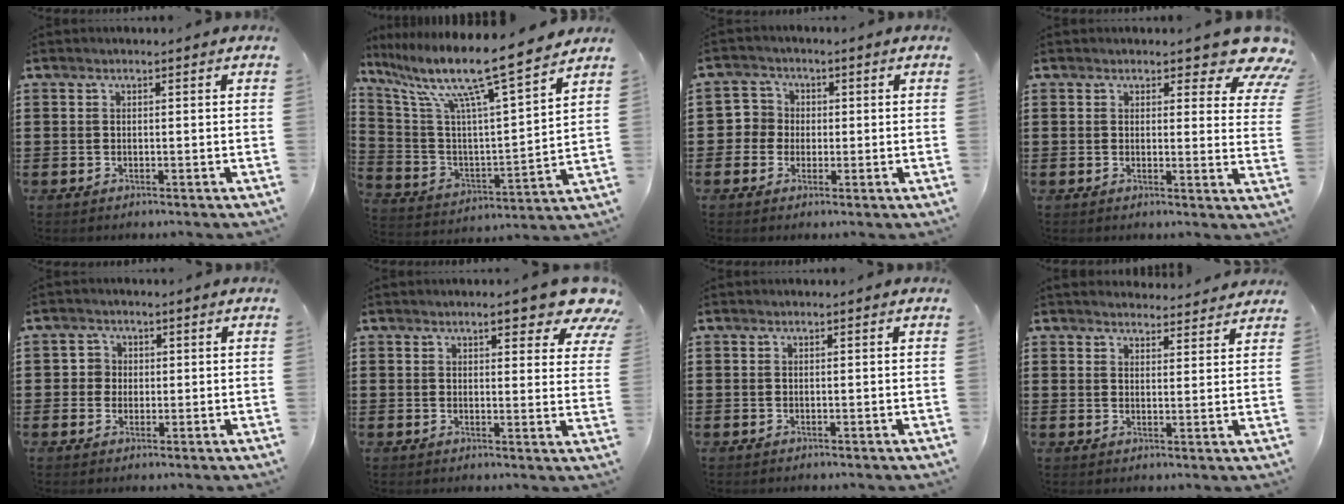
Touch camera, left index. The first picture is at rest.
{"total": 12.9, "force": [9.9, 0.3, 8.2], "torque": [-0.185, -0.067, 0.157]}
{"total": 3.7, "force": [-0.6, 3.6, 0.3], "torque": [-0.026, 0.009, -0.016]}
{"total": 5.7, "force": [4.5, 1.6, 3.2], "torque": [-0.046, -0.024, 0.073]}
{"total": 2.4, "force": [0.0, 2.4, 0.3], "torque": [-0.018, 0.009, -0.005]}
{"total": 7.6, "force": [5.5, 1.8, 4.8], "torque": [-0.068, -0.019, 0.090]}
{"total": 0.0}
{"total": 3.2, "force": [3.1, 0.4, 0.1], "torque": [-0.002, -0.016, 0.057]}